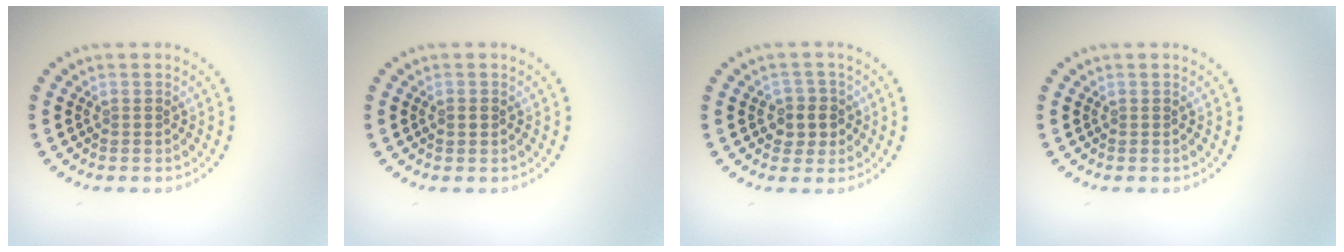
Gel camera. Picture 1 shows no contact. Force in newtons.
{"total": 1.1, "press": 1.1, "slide": 0.2}
{"total": 2.3, "press": 2.1, "slide": 0.9}
{"total": 0.0}